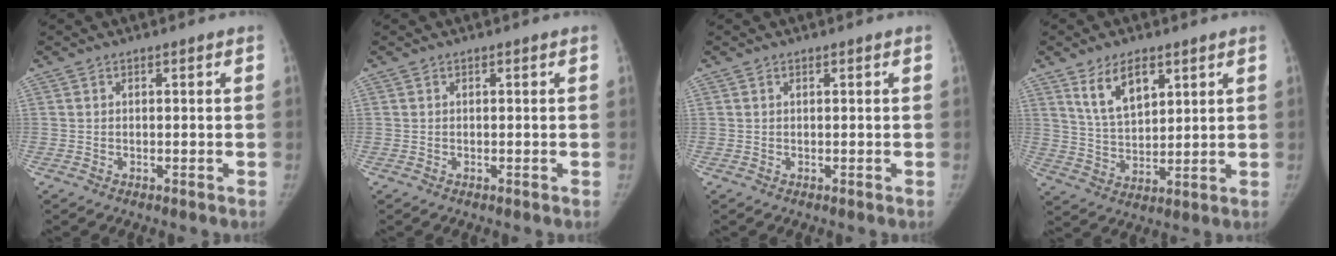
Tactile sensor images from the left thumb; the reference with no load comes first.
{"total": 0.0}
{"total": 0.0}
{"total": 9.1, "force": [5.1, 4.6, 6.0], "torque": [-0.088, -0.032, 0.101]}